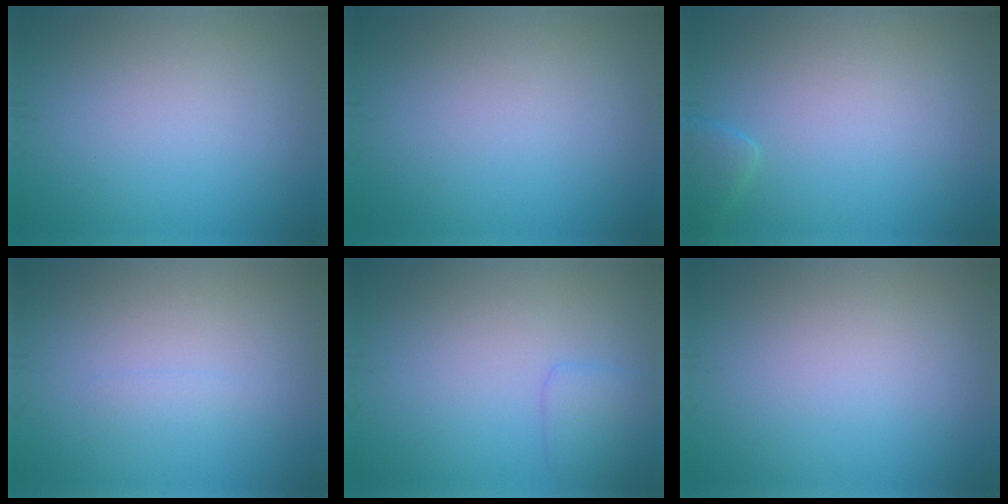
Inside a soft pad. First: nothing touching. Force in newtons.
{"total": 0.0}
{"total": 1.3, "press": 1.3, "slide": 0.1}
{"total": 0.7, "press": 0.7, "slide": 0.1}
{"total": 2.0, "press": 1.9, "slide": 0.1}
{"total": 0.0}